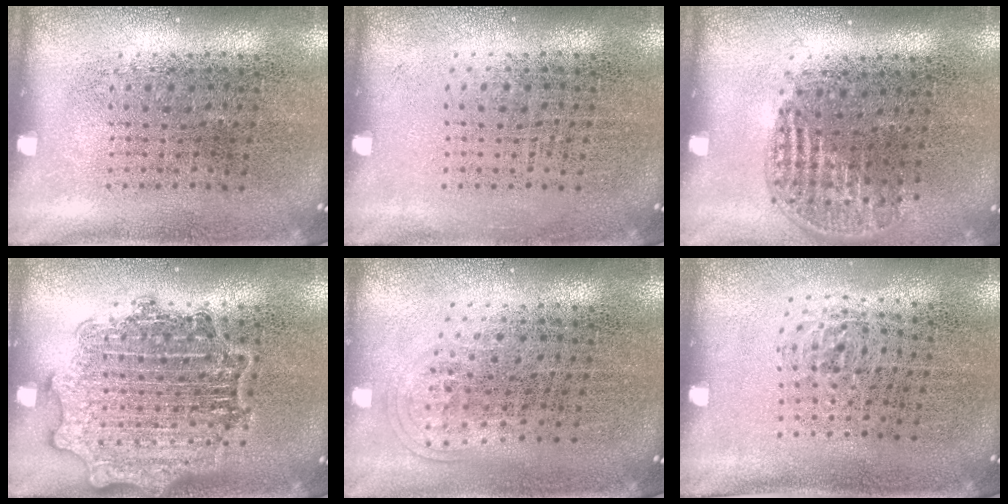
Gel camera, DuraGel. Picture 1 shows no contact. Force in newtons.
{"total": 0.0}
{"total": 1.2, "press": 1.0, "slide": 0.6}
{"total": 2.7, "press": 2.7, "slide": 0.4}
{"total": 1.0, "press": 0.7, "slide": 0.8}
{"total": 0.6, "press": 0.5, "slide": 0.5}